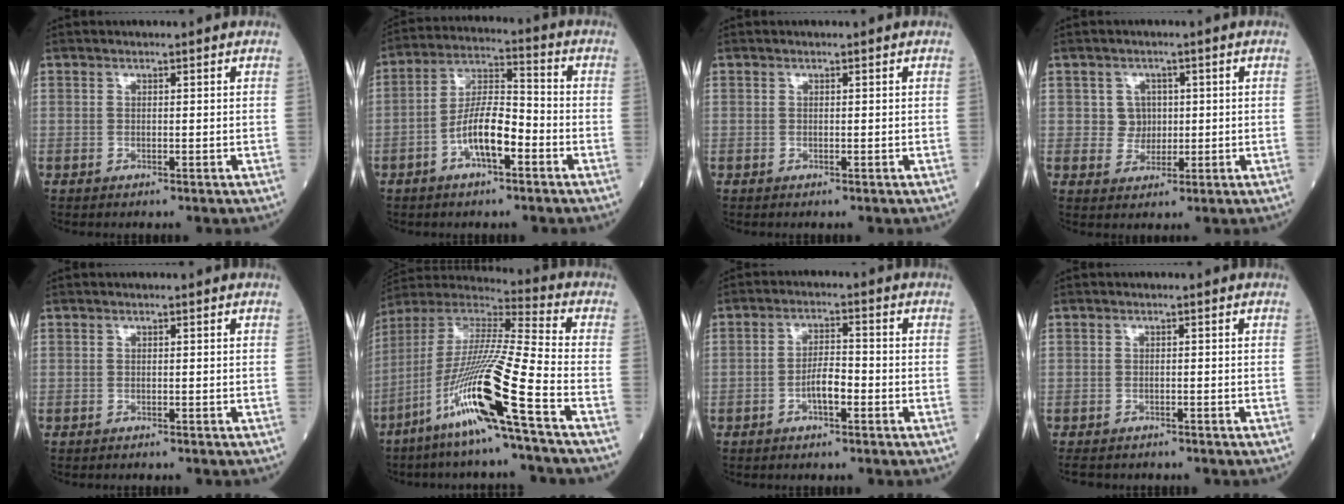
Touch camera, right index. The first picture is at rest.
{"total": 8.8, "force": [-3.6, 2.5, 7.7], "torque": [-0.151, 0.015, -0.068]}
{"total": 0.0}
{"total": 3.3, "force": [0.4, 3.2, 0.6], "torque": [0.000, 0.006, 0.007]}
{"total": 0.7, "force": [-0.6, 0.1, 0.3], "torque": [-0.003, -0.001, -0.009]}
{"total": 18.4, "force": [-8.9, -1.4, 16.0], "torque": [-0.337, -0.033, -0.179]}
{"total": 4.0, "force": [-1.7, 1.1, 3.5], "torque": [-0.061, 0.009, -0.033]}
{"total": 3.8, "force": [-3.2, 1.9, 0.8], "torque": [-0.014, -0.001, -0.046]}